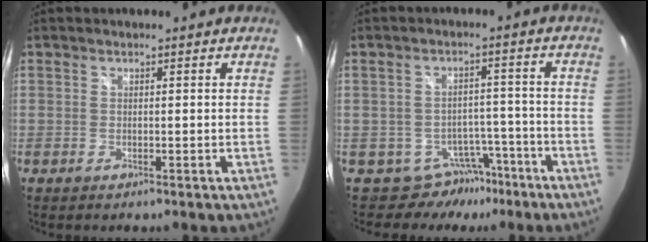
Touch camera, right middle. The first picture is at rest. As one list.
[{"total": 6.8, "force": [-5.2, 4.3, 0.0], "torque": [0.010, 0.033, -0.068]}]